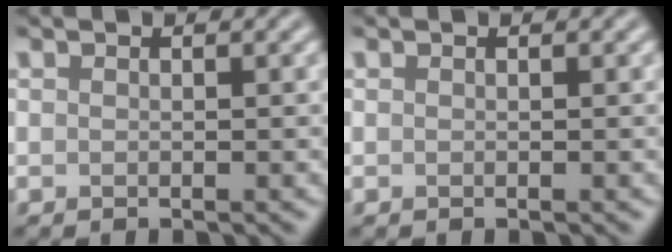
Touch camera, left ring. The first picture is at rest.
{"total": 0.0}